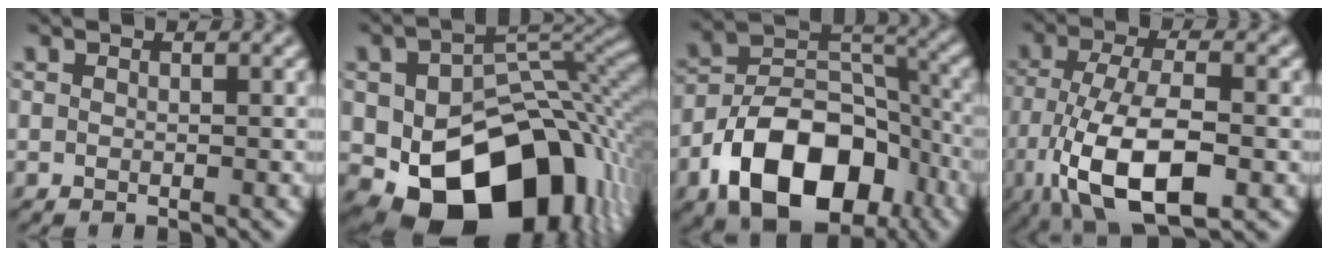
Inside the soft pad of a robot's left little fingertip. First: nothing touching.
{"total": 16.2, "force": [-5.5, 11.1, 10.4], "torque": [-0.141, -0.026, -0.078]}
{"total": 12.5, "force": [-6.3, 7.6, 7.7], "torque": [-0.133, 0.000, -0.115]}
{"total": 10.6, "force": [-4.3, 4.2, 8.7], "torque": [-0.175, -0.007, -0.077]}